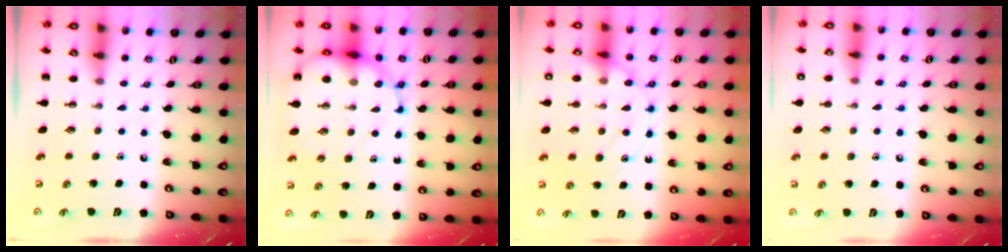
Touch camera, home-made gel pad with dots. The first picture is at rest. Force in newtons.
{"total": 15.8, "press": 15.5, "slide": 3.3}
{"total": 15.7, "press": 15.7, "slide": 1.2}
{"total": 8.3, "press": 8.0, "slide": 2.4}